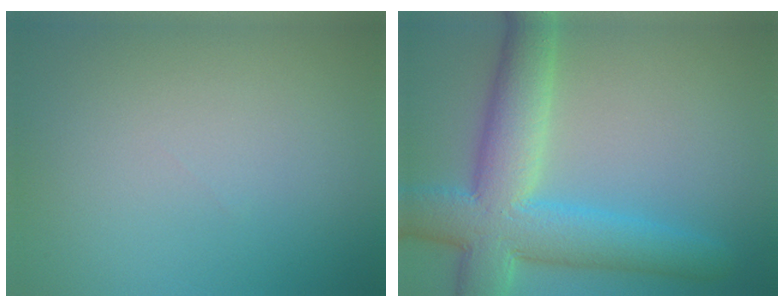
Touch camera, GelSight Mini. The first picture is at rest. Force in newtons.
{"total": 9.5, "press": 9.4, "slide": 0.5}